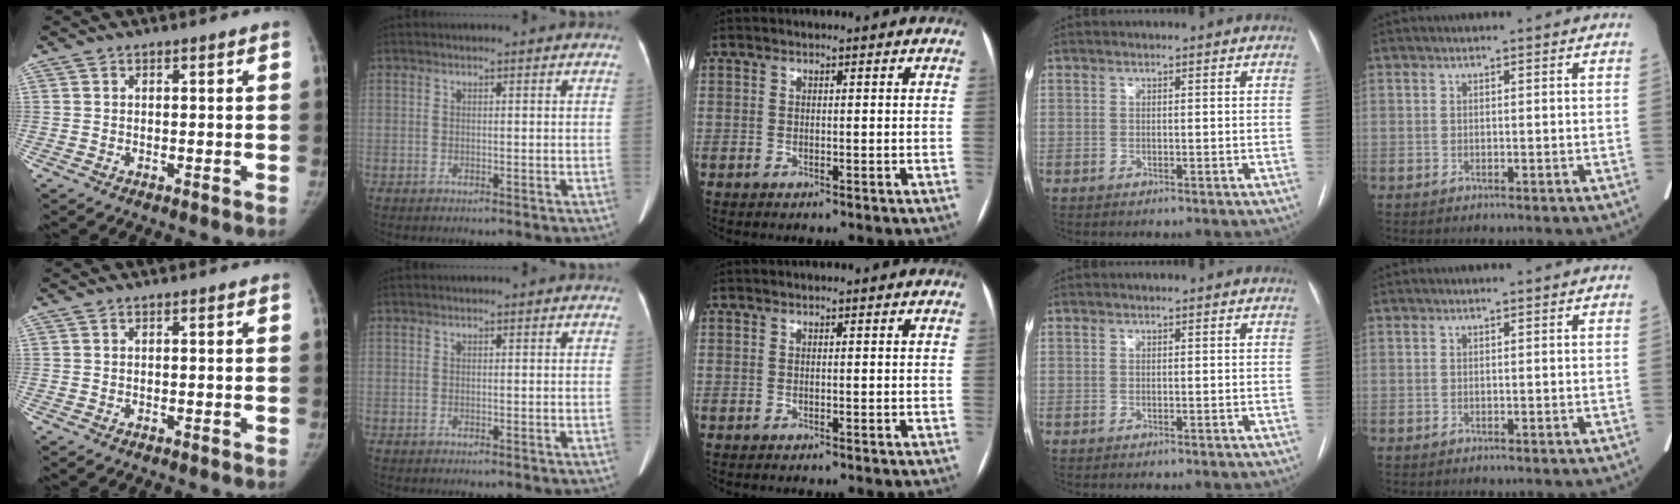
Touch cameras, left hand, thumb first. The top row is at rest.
{}